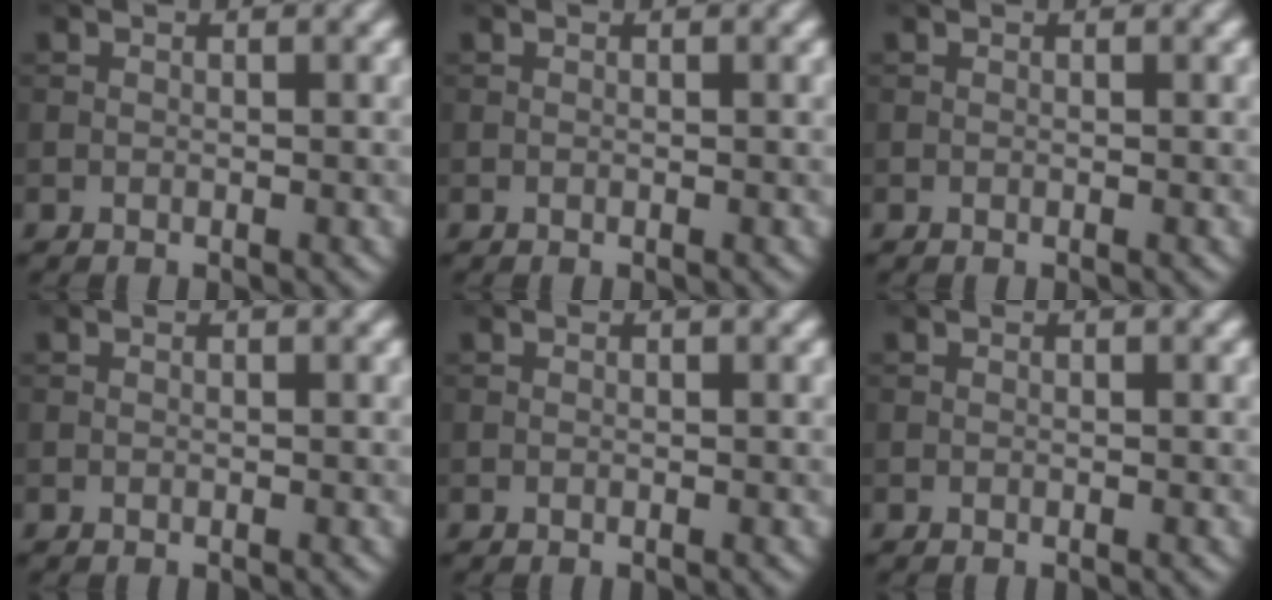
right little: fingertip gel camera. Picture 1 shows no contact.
{"total": 0.0}
{"total": 0.0}
{"total": 0.0}
{"total": 0.0}
{"total": 0.0}